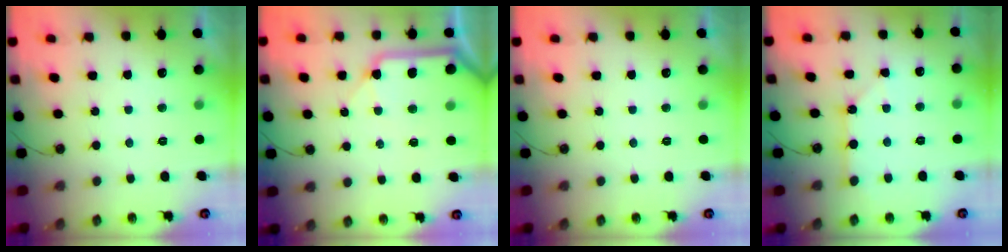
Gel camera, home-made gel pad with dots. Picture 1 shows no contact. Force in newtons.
{"total": 10.6, "press": 10.5, "slide": 1.6}
{"total": 0.0}
{"total": 2.8, "press": 2.8, "slide": 0.1}